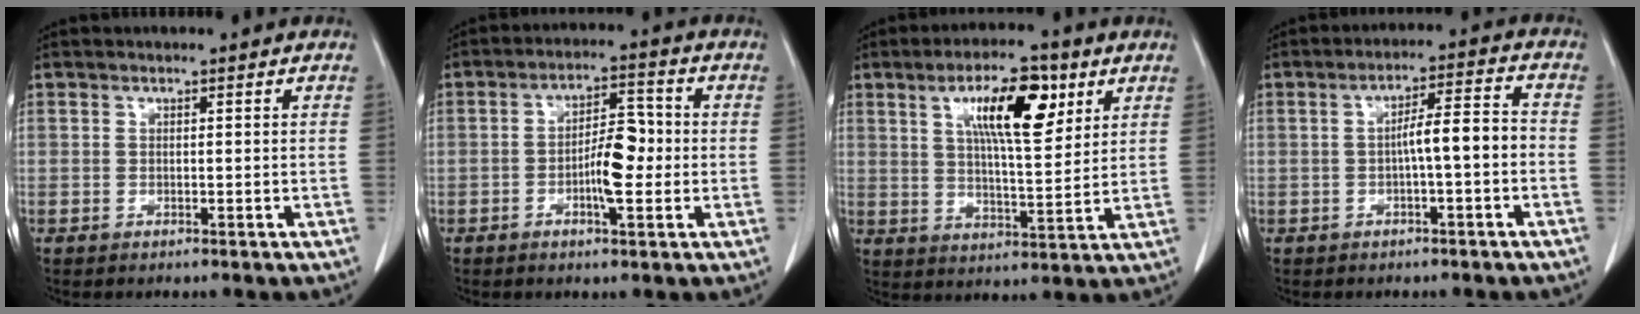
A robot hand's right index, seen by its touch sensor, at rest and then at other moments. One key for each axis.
{"total": 6.6, "fx": -1.2, "fy": 2.1, "fz": 6.2, "tx": -0.109, "ty": 0.012, "tz": -0.021}
{"total": 11.4, "fx": 5.1, "fy": 2.8, "fz": 9.8, "tx": -0.166, "ty": 0.008, "tz": 0.085}
{"total": 5.9, "fx": -1.2, "fy": 0.7, "fz": 5.7, "tx": -0.091, "ty": 0.024, "tz": -0.016}